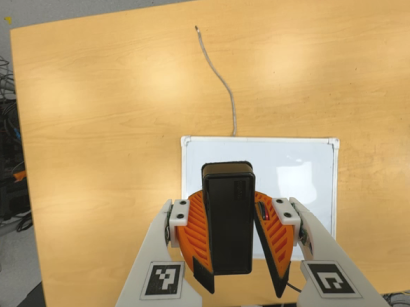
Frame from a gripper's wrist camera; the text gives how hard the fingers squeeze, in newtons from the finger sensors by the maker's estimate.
{"total": 8.9, "left": 9.5, "right": 8.4}